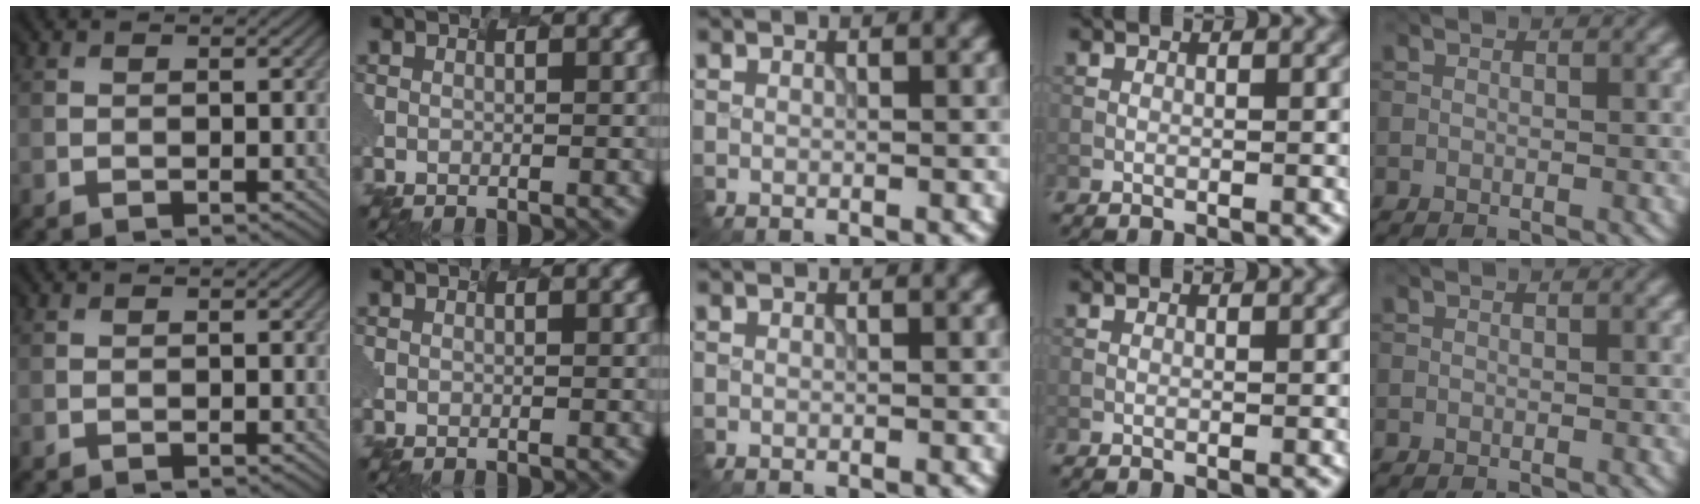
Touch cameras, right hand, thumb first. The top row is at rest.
{}